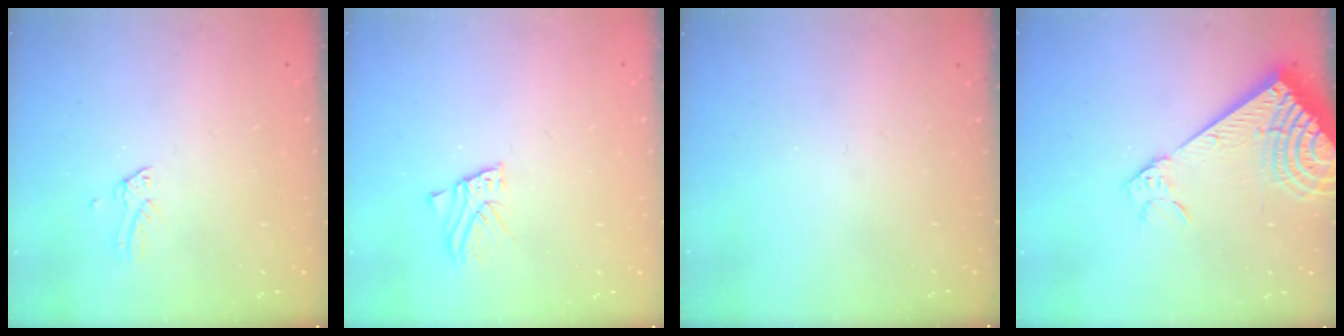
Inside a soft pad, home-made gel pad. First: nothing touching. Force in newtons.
{"total": 2.8, "press": 2.8, "slide": 0.2}
{"total": 0.0}
{"total": 14.0, "press": 13.8, "slide": 2.7}